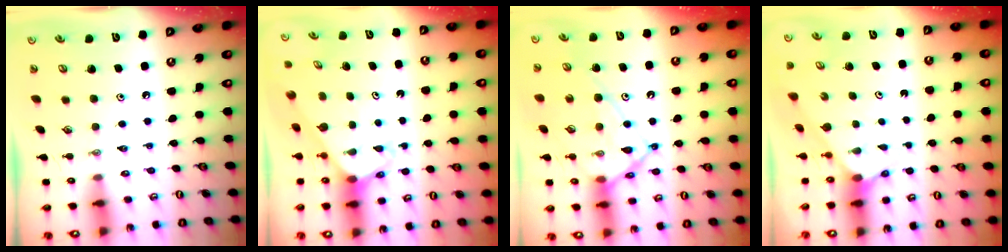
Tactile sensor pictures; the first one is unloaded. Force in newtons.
{"total": 2.6, "press": 2.6, "slide": 0.2}
{"total": 15.0, "press": 14.9, "slide": 1.7}
{"total": 2.4, "press": 2.4, "slide": 0.2}